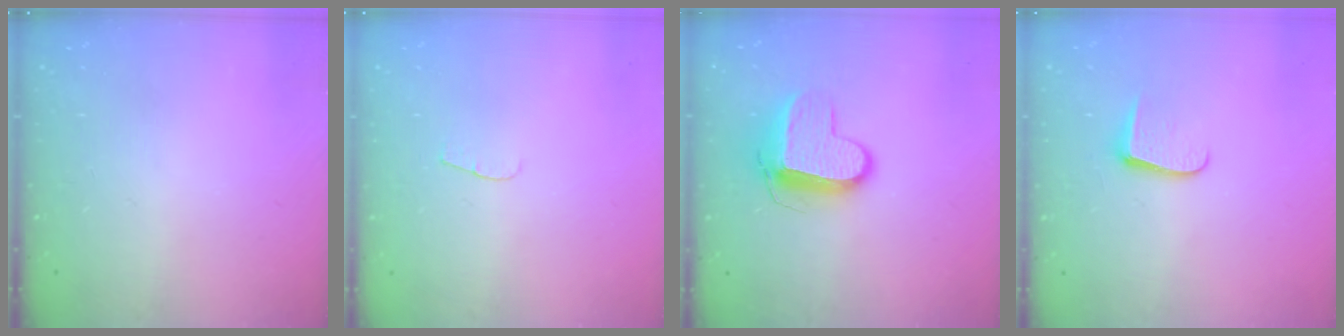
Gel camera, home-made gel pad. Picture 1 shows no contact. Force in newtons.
{"total": 4.1, "press": 4.1, "slide": 0.4}
{"total": 11.1, "press": 11.1, "slide": 0.4}
{"total": 6.0, "press": 6.0, "slide": 0.8}